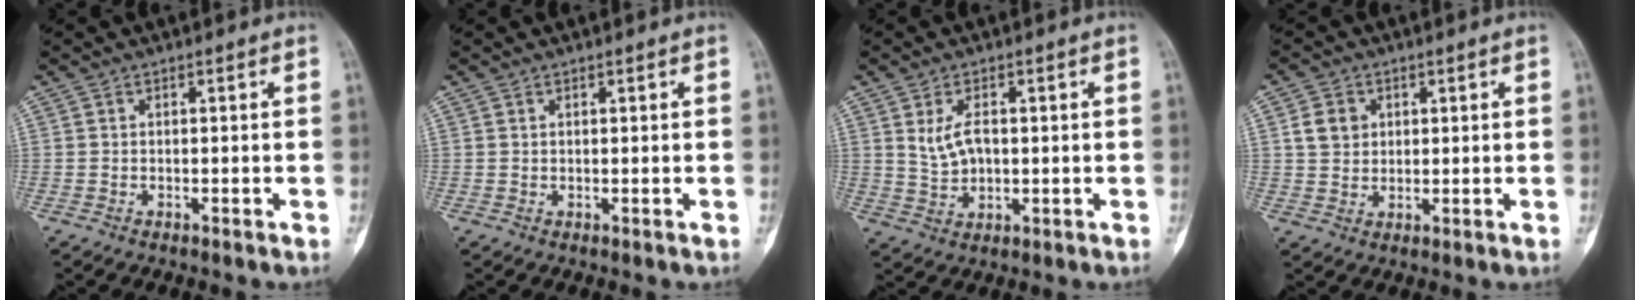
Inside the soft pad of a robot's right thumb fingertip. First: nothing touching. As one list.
[{"total": 0.0}, {"total": 5.0, "force": [1.1, 3.2, 3.8], "torque": [-0.058, 0.002, 0.028]}, {"total": 4.7, "force": [1.5, 4.0, 2.0], "torque": [-0.010, 0.001, 0.026]}]